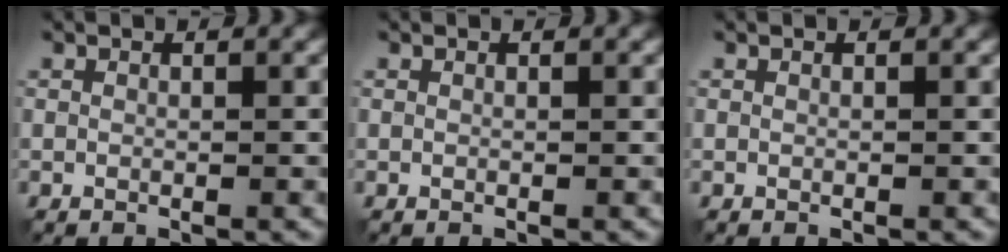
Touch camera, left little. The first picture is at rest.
{"total": 0.0}
{"total": 0.0}